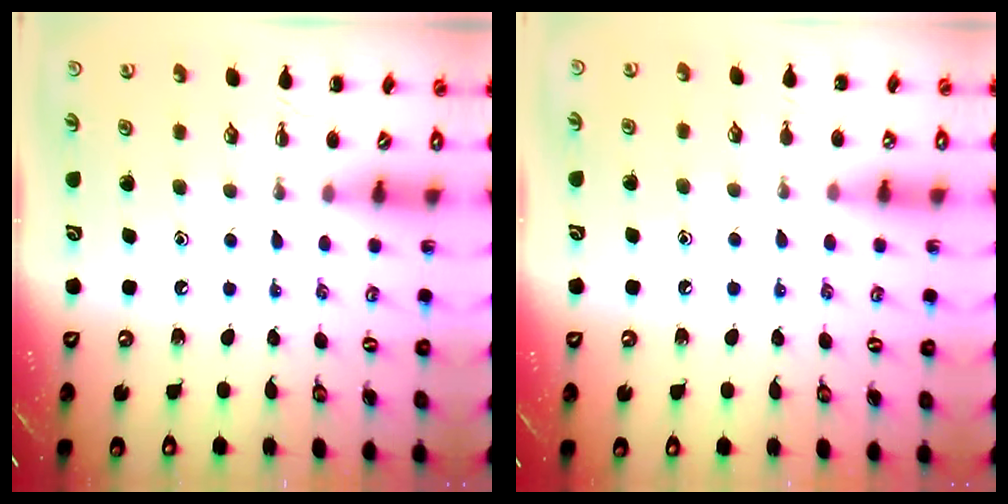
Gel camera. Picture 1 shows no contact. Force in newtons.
{"total": 5.0, "press": 4.7, "slide": 1.5}